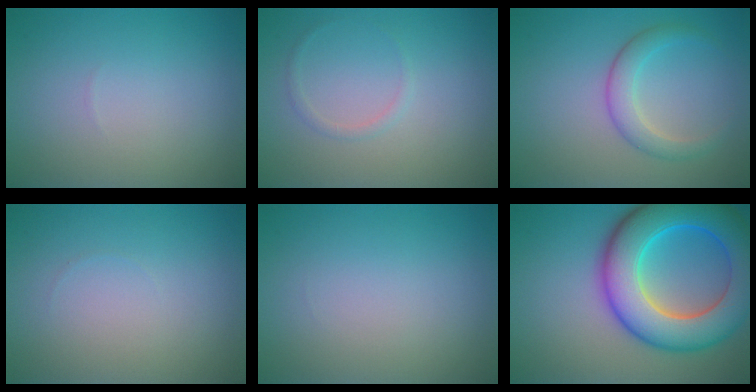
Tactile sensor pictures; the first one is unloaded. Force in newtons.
{"total": 0.8, "press": 0.8, "slide": 0.0}
{"total": 2.7, "press": 2.7, "slide": 0.1}
{"total": 0.0}
{"total": 0.0}
{"total": 11.6, "press": 11.6, "slide": 0.2}